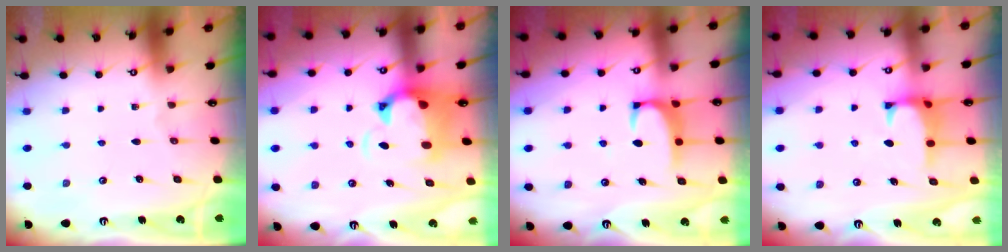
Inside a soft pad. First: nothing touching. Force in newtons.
{"total": 3.1, "press": 2.8, "slide": 1.4}
{"total": 1.8, "press": 1.8, "slide": 0.4}
{"total": 0.9, "press": 0.5, "slide": 0.8}